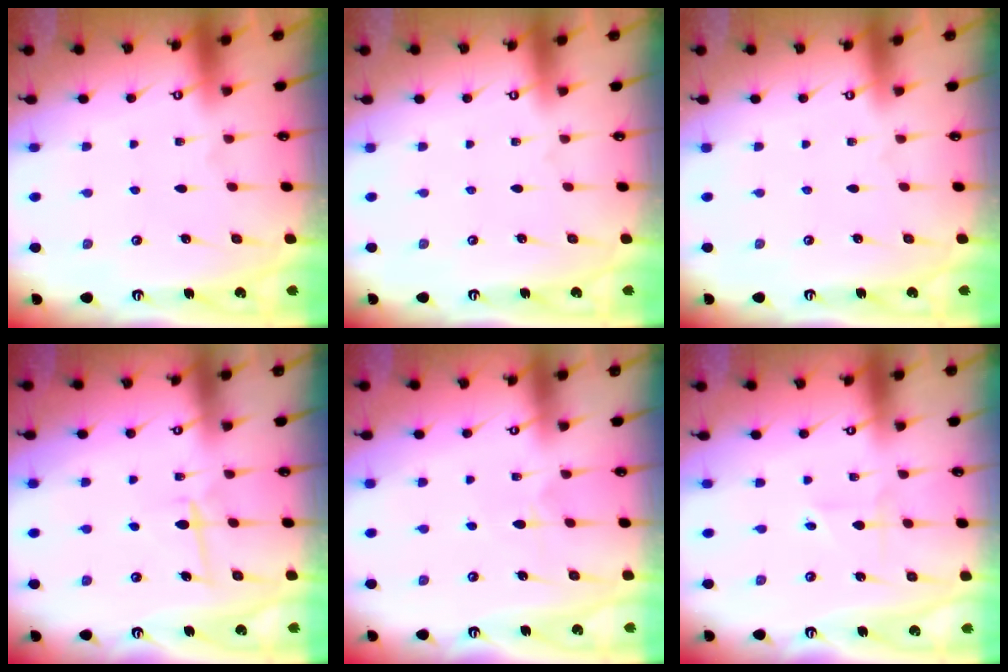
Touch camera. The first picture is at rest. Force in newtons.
{"total": 0.0}
{"total": 0.0}
{"total": 5.9, "press": 5.8, "slide": 1.0}
{"total": 5.5, "press": 5.5, "slide": 0.5}
{"total": 1.6, "press": 1.6, "slide": 0.3}